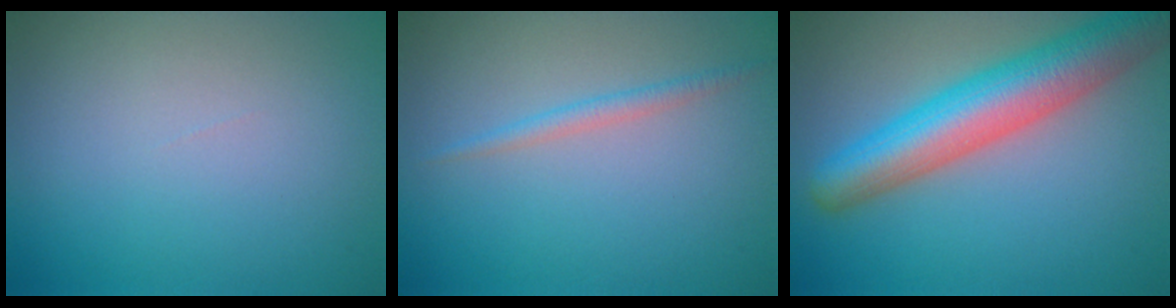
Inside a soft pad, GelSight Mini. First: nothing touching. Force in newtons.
{"total": 1.2, "press": 1.2, "slide": 0.1}
{"total": 8.2, "press": 8.2, "slide": 0.3}